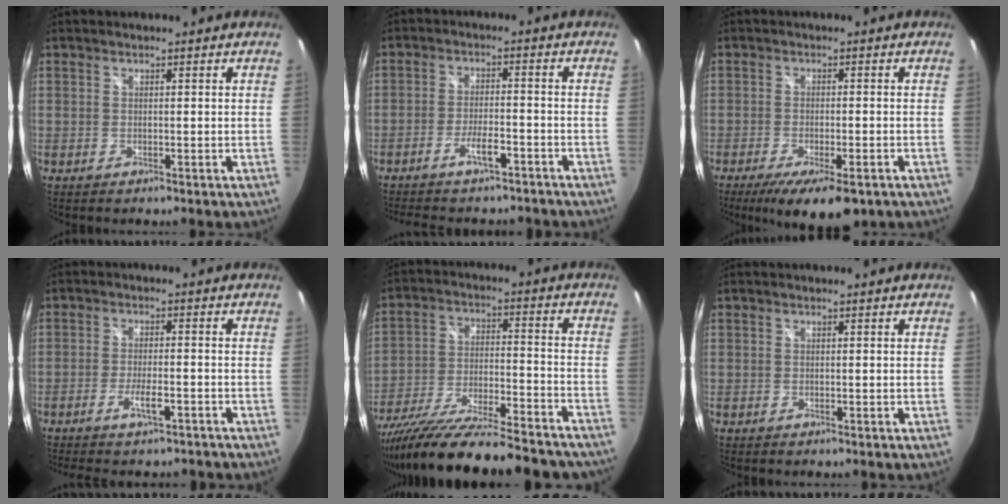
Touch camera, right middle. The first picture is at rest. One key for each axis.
{"total": 7.6, "fx": -6.4, "fy": 1.9, "fz": 3.8, "tx": -0.082, "ty": -0.004, "tz": -0.100}
{"total": 10.3, "fx": -6.7, "fy": 2.9, "fz": 7.2, "tx": -0.140, "ty": -0.030, "tz": -0.103}
{"total": 4.4, "fx": -3.4, "fy": 0.8, "fz": 2.7, "tx": -0.063, "ty": -0.005, "tz": -0.058}
{"total": 28.6, "fx": -24.2, "fy": 5.2, "fz": 14.3, "tx": -0.256, "ty": -0.072, "tz": -0.358}
{"total": 0.0}